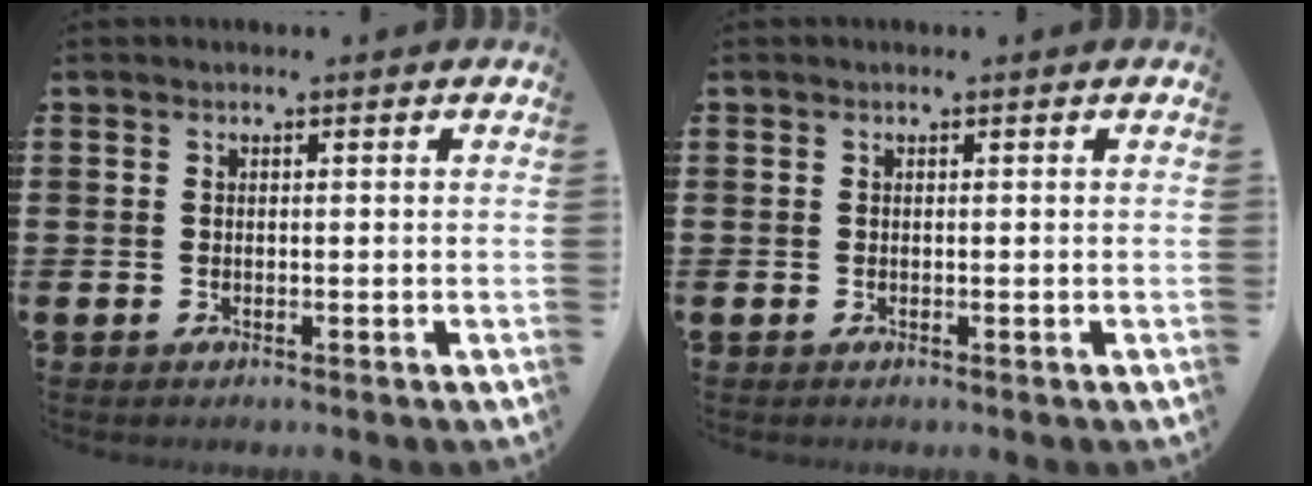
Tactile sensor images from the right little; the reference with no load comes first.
{"total": 0.0}